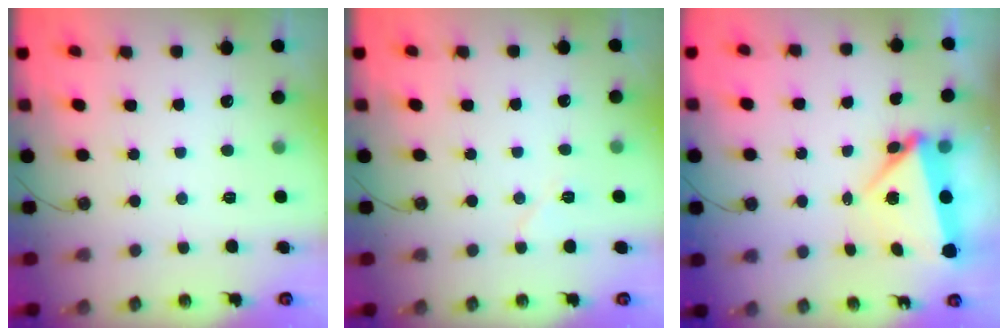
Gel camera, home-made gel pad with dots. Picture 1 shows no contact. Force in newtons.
{"total": 5.6, "press": 5.1, "slide": 2.5}
{"total": 5.8, "press": 5.6, "slide": 1.6}